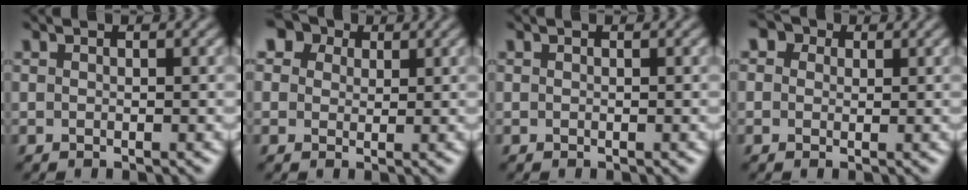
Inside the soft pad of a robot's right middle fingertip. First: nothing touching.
{"total": 6.0, "force": [3.8, 4.1, 2.4], "torque": [-0.062, 0.011, 0.051]}
{"total": 0.0}
{"total": 3.7, "force": [2.0, 2.6, 1.6], "torque": [-0.034, 0.005, 0.012]}